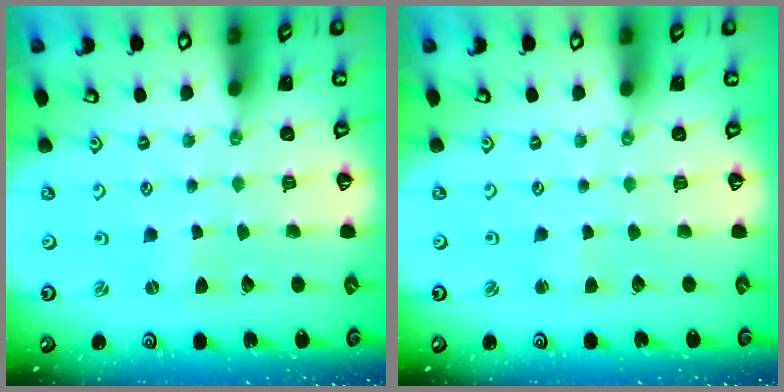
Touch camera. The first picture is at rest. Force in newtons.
{"total": 1.6, "press": 1.6, "slide": 0.3}